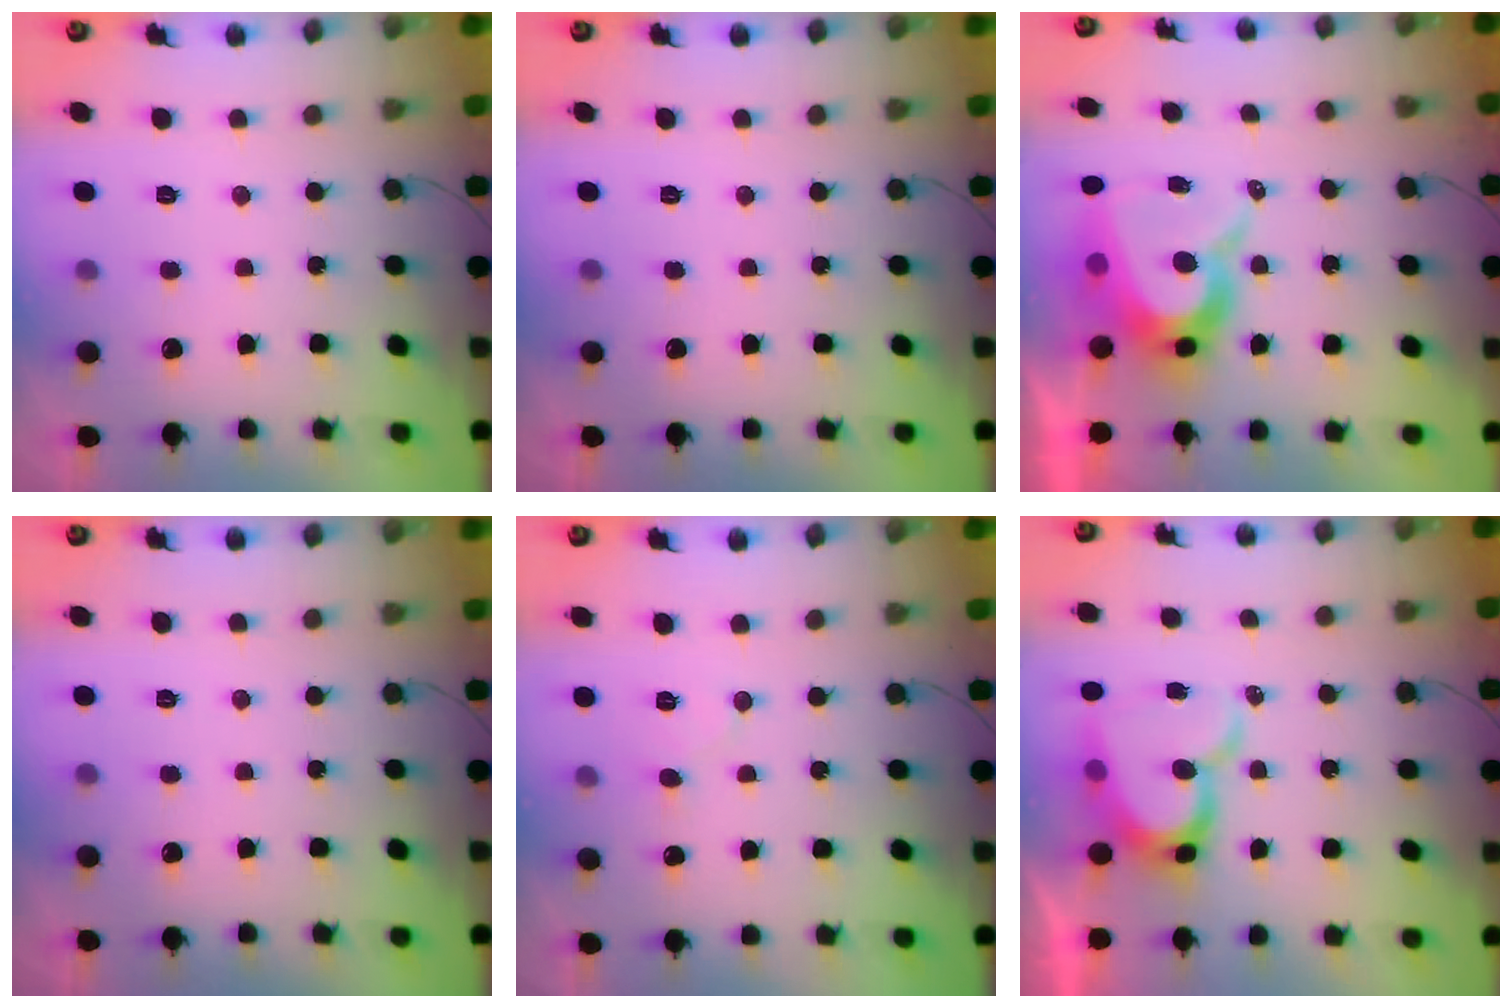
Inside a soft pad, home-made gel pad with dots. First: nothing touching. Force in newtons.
{"total": 0.0}
{"total": 12.5, "press": 12.5, "slide": 1.0}
{"total": 0.0}
{"total": 5.9, "press": 5.9, "slide": 0.6}
{"total": 14.0, "press": 13.9, "slide": 1.4}